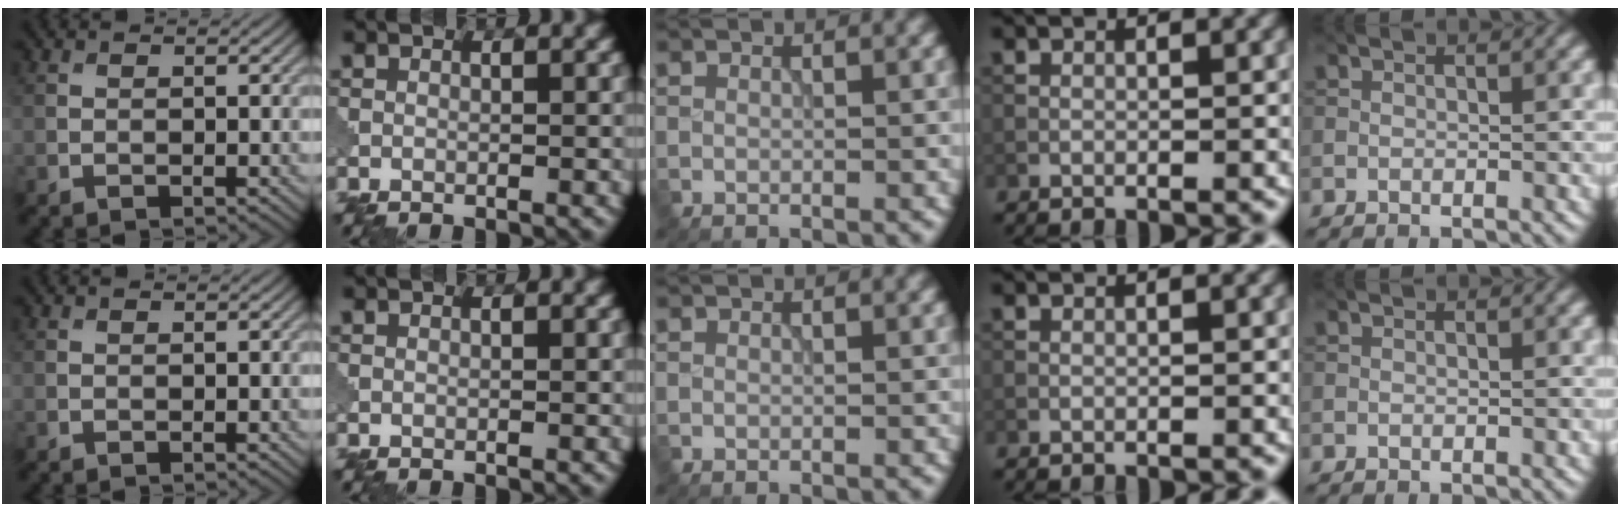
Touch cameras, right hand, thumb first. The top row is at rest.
{}